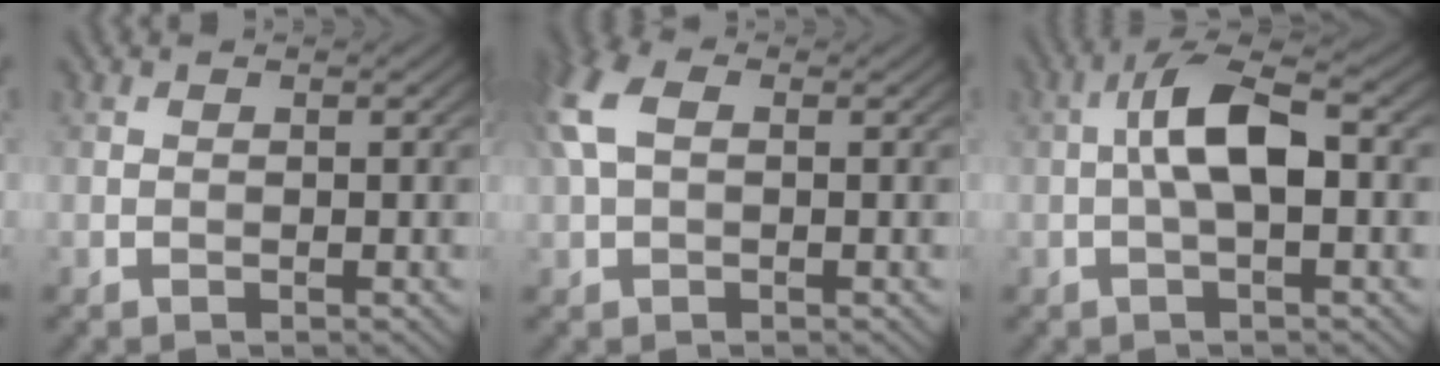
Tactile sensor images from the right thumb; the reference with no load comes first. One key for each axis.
{"total": 6.1, "fx": 1.4, "fy": 3.5, "fz": 4.8, "tx": -0.132, "ty": 0.019, "tz": 0.021}
{"total": 6.9, "fx": 0.0, "fy": 2.4, "fz": 6.5, "tx": -0.125, "ty": 0.019, "tz": -0.008}